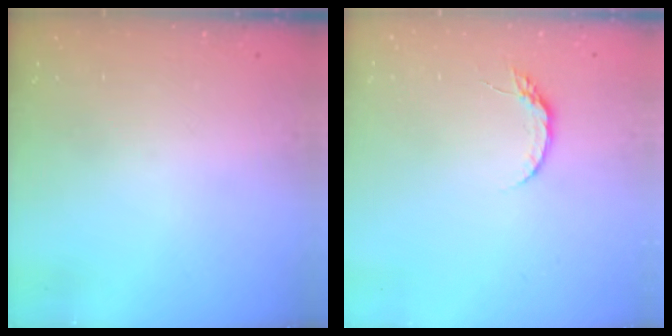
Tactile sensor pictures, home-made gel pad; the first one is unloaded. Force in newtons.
{"total": 4.9, "press": 4.8, "slide": 0.7}